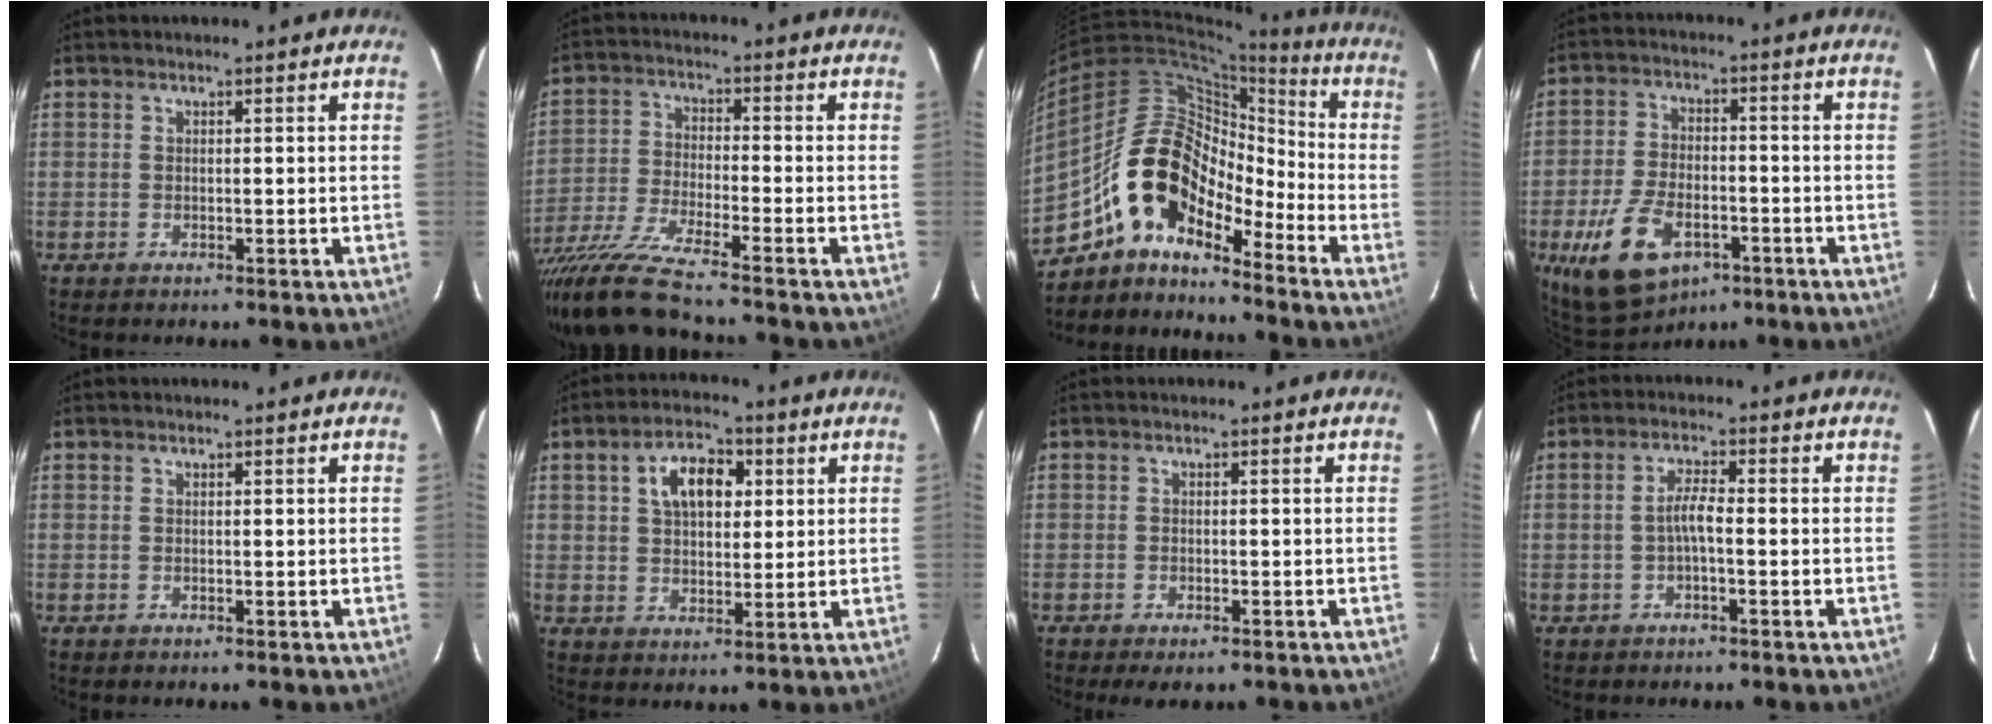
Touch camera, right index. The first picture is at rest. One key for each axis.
{"total": 13.1, "fx": -11.4, "fy": -1.0, "fz": 6.4, "tx": -0.135, "ty": -0.037, "tz": -0.217}
{"total": 14.1, "fx": -10.5, "fy": 6.0, "fz": 7.3, "tx": -0.115, "ty": 0.016, "tz": -0.209}
{"total": 13.4, "fx": -6.5, "fy": 7.6, "fz": 9.0, "tx": -0.198, "ty": -0.017, "tz": -0.106}
{"total": 0.0}
{"total": 8.5, "fx": 2.8, "fy": 5.1, "fz": 6.2, "tx": -0.105, "ty": 0.028, "tz": 0.049}
{"total": 4.0, "fx": -3.1, "fy": 1.4, "fz": 2.0, "tx": -0.046, "ty": -0.015, "tz": -0.049}
{"total": 2.8, "fx": -0.9, "fy": 0.5, "fz": 2.6, "tx": -0.054, "ty": 0.008, "tz": -0.017}